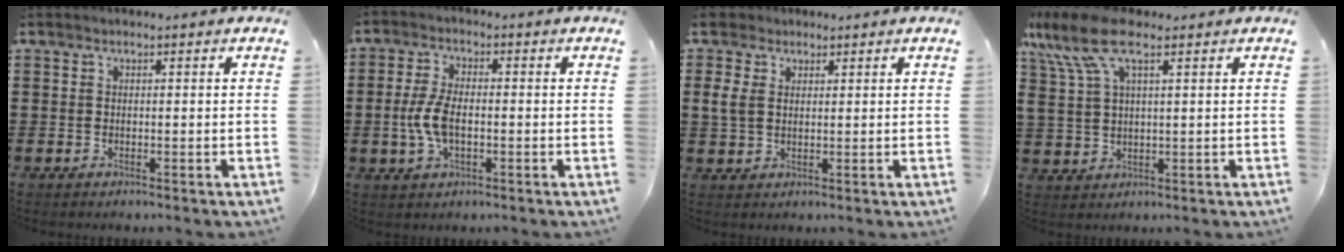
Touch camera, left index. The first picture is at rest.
{"total": 6.0, "force": [-0.9, 2.8, 5.2], "torque": [-0.128, -0.004, -0.026]}
{"total": 4.4, "force": [1.7, 3.5, 2.2], "torque": [-0.062, 0.016, 0.030]}
{"total": 10.5, "force": [5.5, 4.2, 7.9], "torque": [-0.183, -0.008, 0.099]}